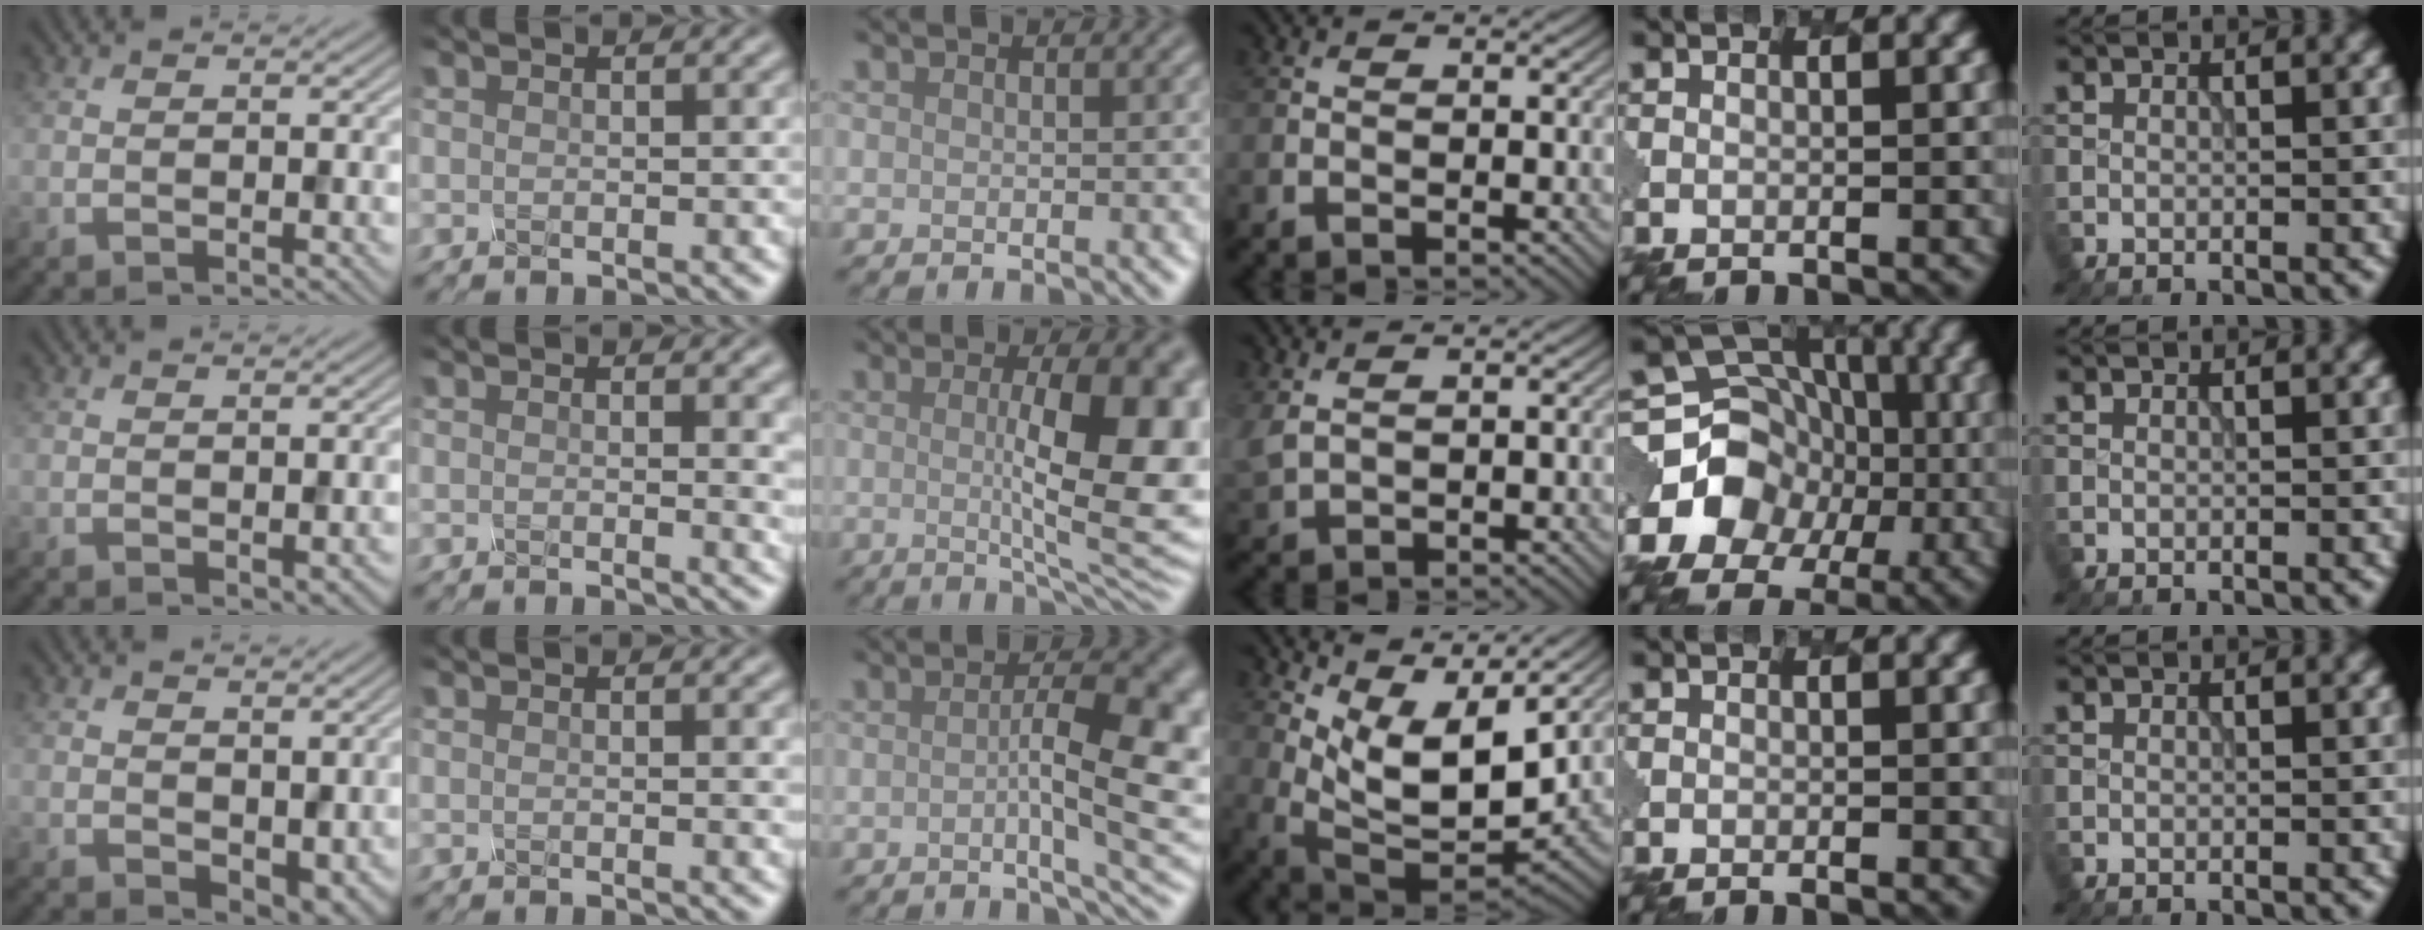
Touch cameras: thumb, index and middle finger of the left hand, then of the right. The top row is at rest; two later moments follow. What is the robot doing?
{"motion": "screw", "object": "spray bottle"}